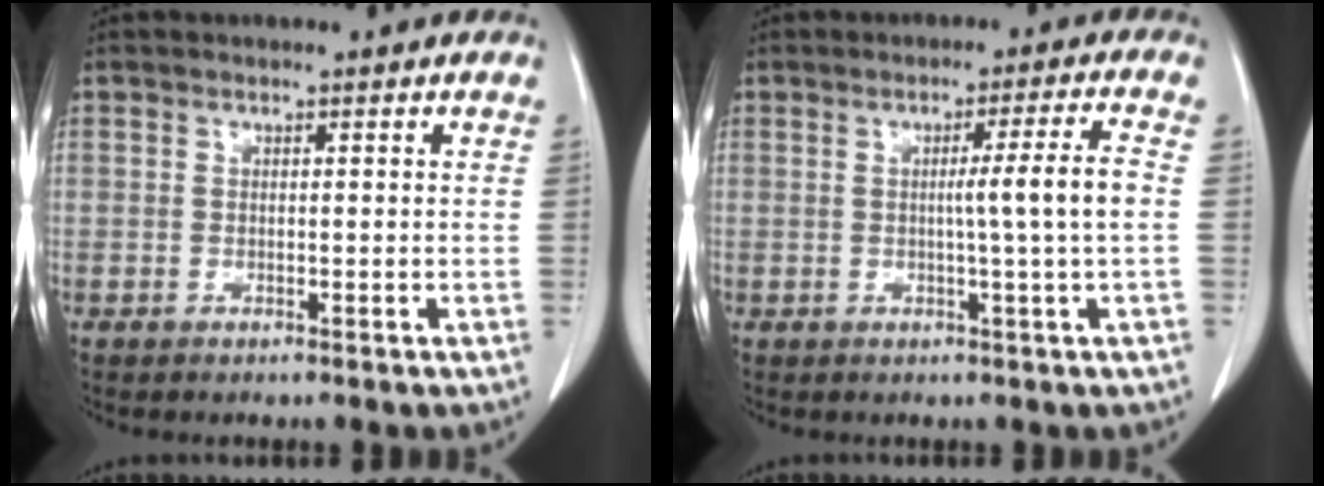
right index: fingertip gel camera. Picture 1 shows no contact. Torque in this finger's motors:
{"motor_torque": [0.63, -0.17, 0.32, 0.10]}